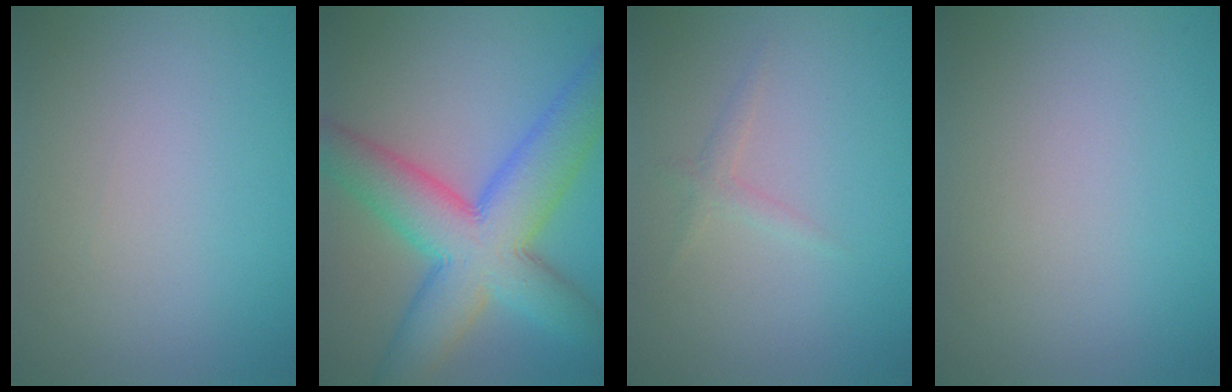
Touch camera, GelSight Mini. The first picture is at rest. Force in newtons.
{"total": 10.8, "press": 10.8, "slide": 0.2}
{"total": 1.1, "press": 1.1, "slide": 0.0}
{"total": 0.0}